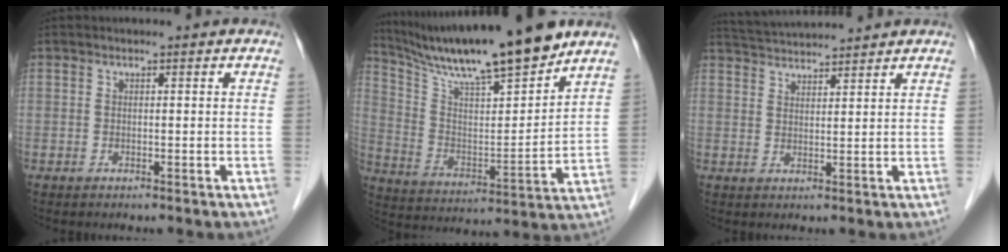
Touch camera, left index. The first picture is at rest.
{"total": 19.0, "force": [16.1, 0.7, 9.9], "torque": [-0.174, -0.006, 0.277]}
{"total": 7.1, "force": [6.9, -0.6, 1.6], "torque": [-0.037, 0.028, 0.114]}